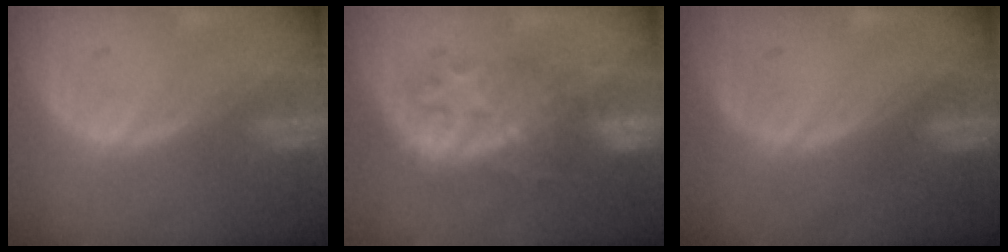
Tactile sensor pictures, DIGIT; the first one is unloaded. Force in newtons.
{"total": 8.3, "press": 8.2, "slide": 1.4}
{"total": 0.0}